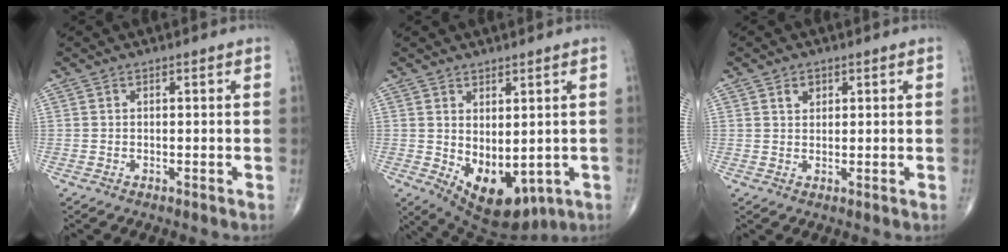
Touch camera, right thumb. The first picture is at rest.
{"total": 11.5, "force": [-1.6, 6.4, 9.5], "torque": [-0.126, -0.012, 0.009]}
{"total": 2.1, "force": [1.1, 1.6, 0.9], "torque": [-0.007, -0.005, 0.017]}